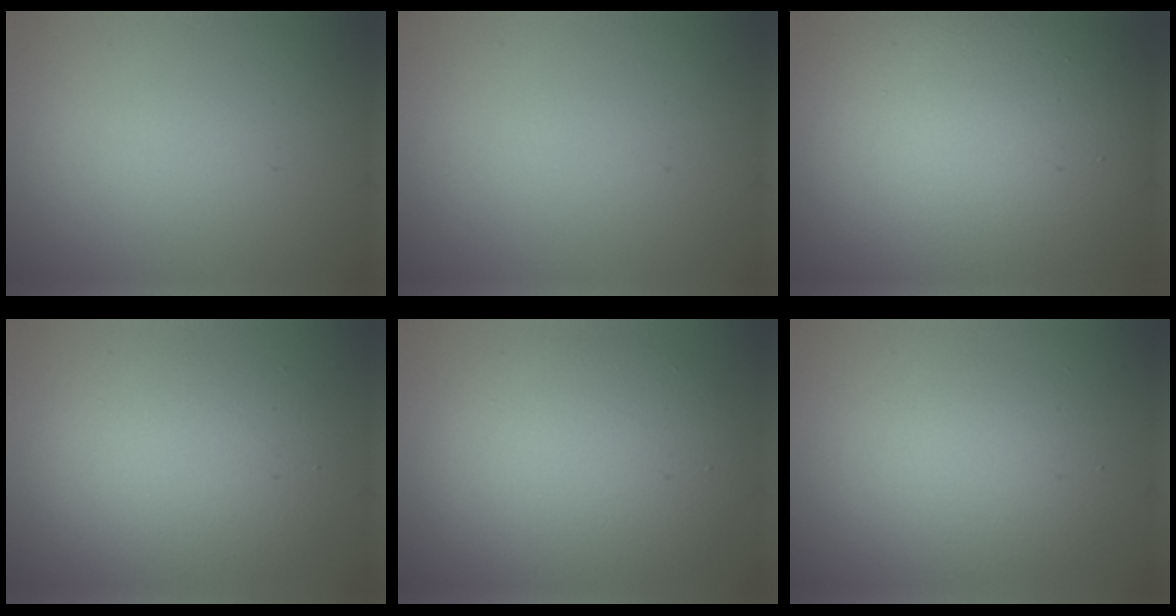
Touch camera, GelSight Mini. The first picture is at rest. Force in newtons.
{"total": 0.0}
{"total": 16.6, "press": 16.6, "slide": 0.9}
{"total": 5.3, "press": 5.3, "slide": 0.5}
{"total": 7.5, "press": 7.5, "slide": 0.2}
{"total": 4.0, "press": 4.0, "slide": 0.2}